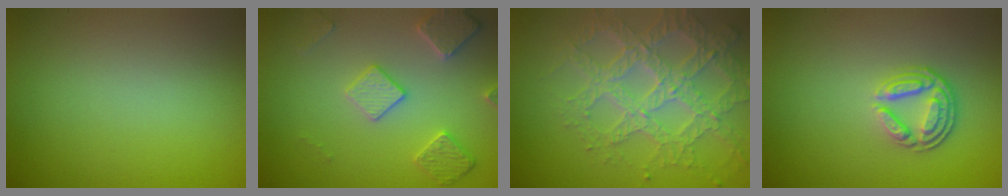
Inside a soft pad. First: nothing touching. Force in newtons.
{"total": 3.7, "press": 3.4, "slide": 1.5}
{"total": 7.4, "press": 5.3, "slide": 5.1}
{"total": 3.6, "press": 2.7, "slide": 2.4}